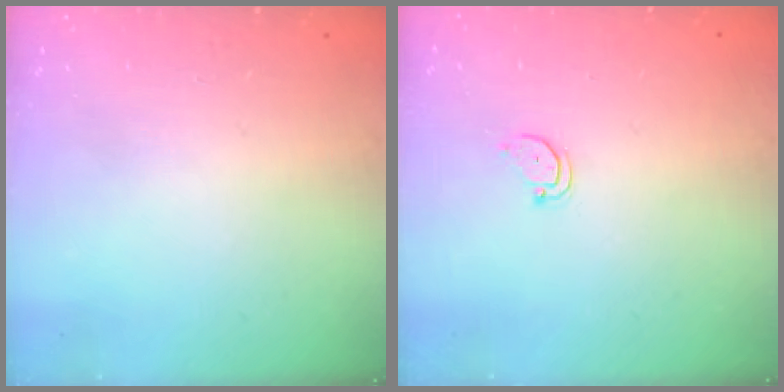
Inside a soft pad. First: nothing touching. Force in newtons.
{"total": 2.4, "press": 2.4, "slide": 0.2}